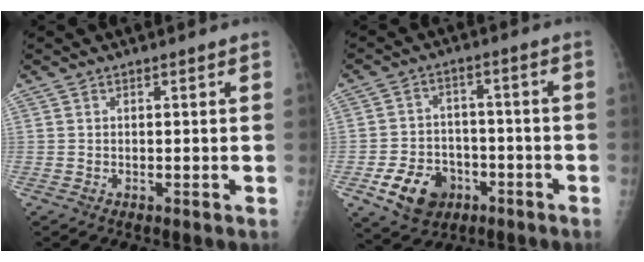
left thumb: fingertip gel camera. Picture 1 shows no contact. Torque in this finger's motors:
{"motor_torque": [-0.34, 1.15, 0.05, 0.03, 0.00]}